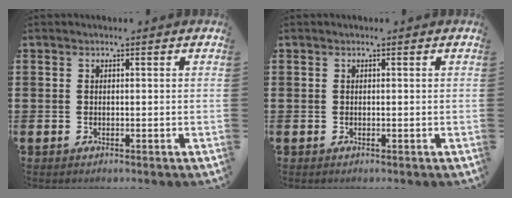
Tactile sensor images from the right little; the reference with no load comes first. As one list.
[{"total": 0.0}]